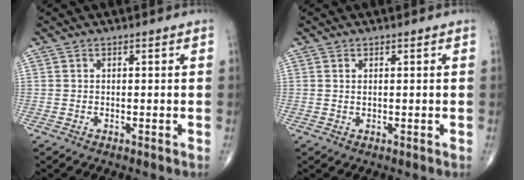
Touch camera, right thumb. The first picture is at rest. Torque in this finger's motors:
{"motor_torque": [-0.28, 0.33, -0.32, -0.22, -0.03]}